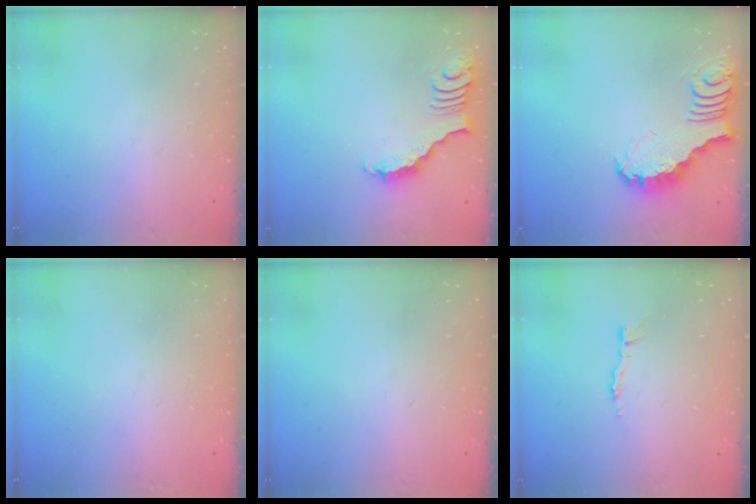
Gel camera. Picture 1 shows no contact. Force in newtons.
{"total": 3.7, "press": 3.7, "slide": 0.7}
{"total": 3.7, "press": 3.7, "slide": 0.6}
{"total": 0.0}
{"total": 0.0}
{"total": 2.9, "press": 2.9, "slide": 0.3}